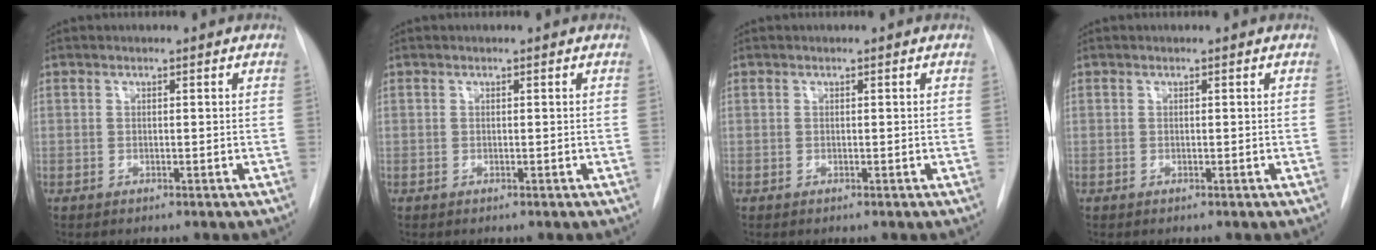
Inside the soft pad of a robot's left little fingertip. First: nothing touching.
{"total": 0.0}
{"total": 0.0}
{"total": 0.0}